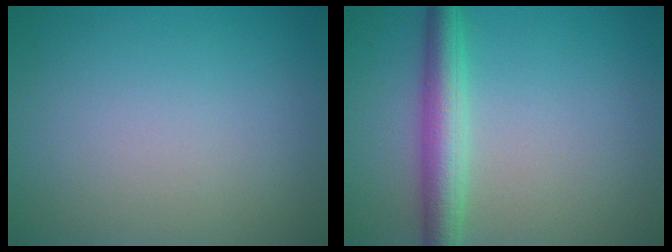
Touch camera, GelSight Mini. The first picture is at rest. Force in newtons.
{"total": 4.2, "press": 4.2, "slide": 0.1}